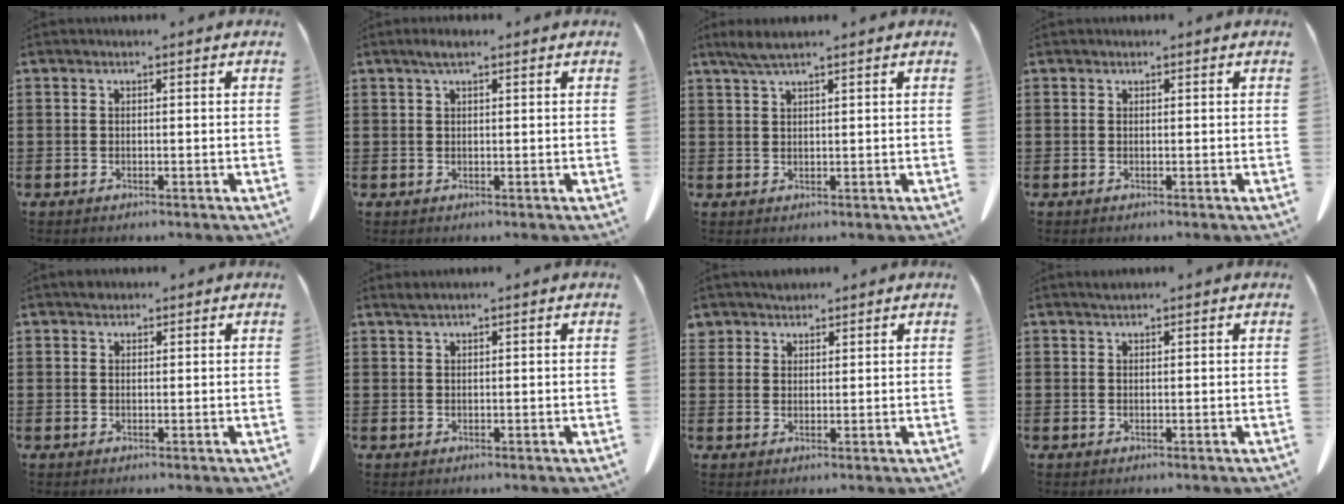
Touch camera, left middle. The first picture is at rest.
{"total": 1.6, "force": [0.8, 0.4, 1.4], "torque": [-0.027, 0.004, 0.013]}
{"total": 2.6, "force": [1.9, 0.2, 1.7], "torque": [-0.037, 0.001, 0.034]}
{"total": 0.0}
{"total": 1.1, "force": [0.9, 0.6, 0.1], "torque": [-0.004, 0.002, 0.018]}
{"total": 0.9, "force": [0.7, 0.0, 0.4], "torque": [-0.010, 0.000, 0.015]}
{"total": 2.5, "force": [2.2, 1.1, -0.2], "torque": [-0.004, 0.003, 0.044]}
{"total": 0.7, "force": [0.6, 0.1, 0.3], "torque": [-0.007, -0.001, 0.012]}